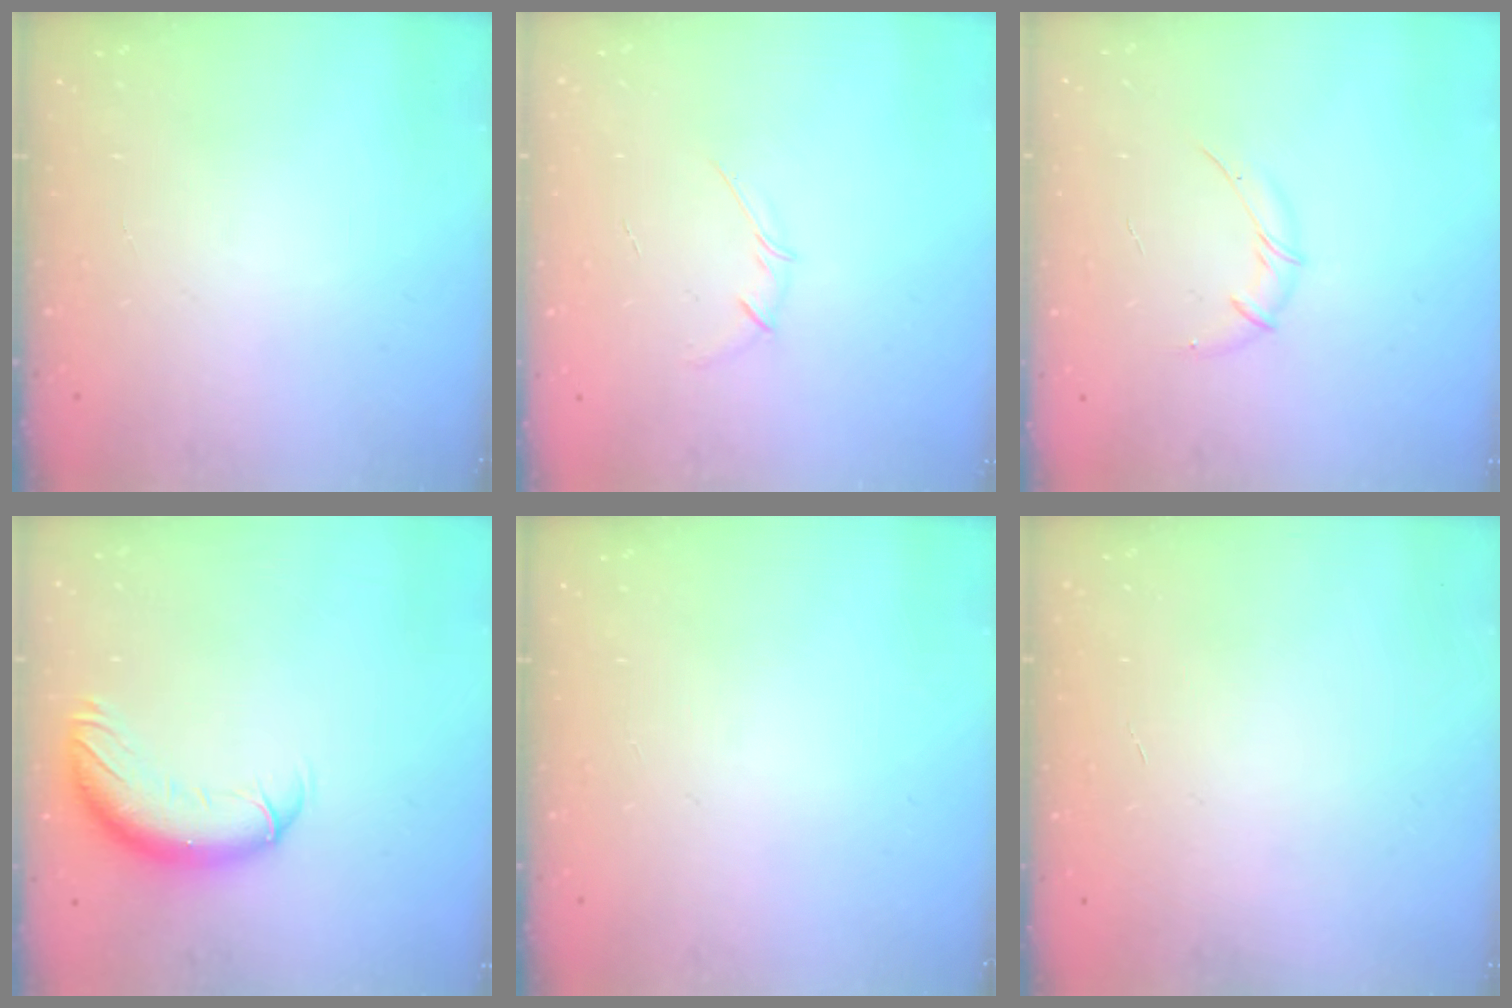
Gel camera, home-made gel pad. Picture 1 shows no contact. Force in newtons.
{"total": 2.7, "press": 2.6, "slide": 0.7}
{"total": 5.6, "press": 5.4, "slide": 1.5}
{"total": 13.7, "press": 13.3, "slide": 3.4}
{"total": 0.0}
{"total": 0.0}